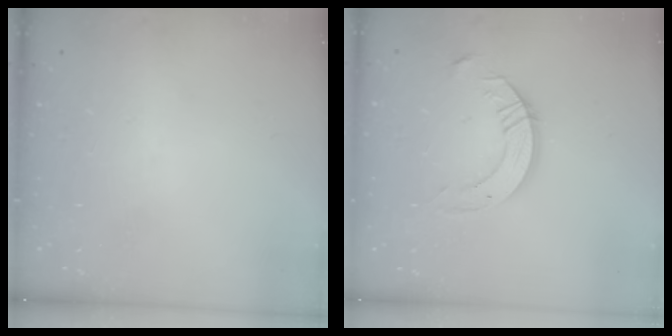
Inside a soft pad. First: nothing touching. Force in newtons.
{"total": 9.2, "press": 9.1, "slide": 0.8}